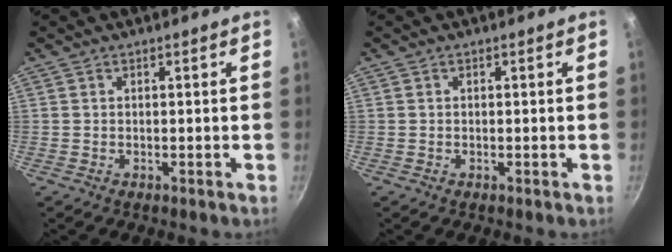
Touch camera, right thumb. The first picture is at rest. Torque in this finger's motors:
{"motor_torque": [-0.05, -0.20, -0.57, 0.25, -0.02]}